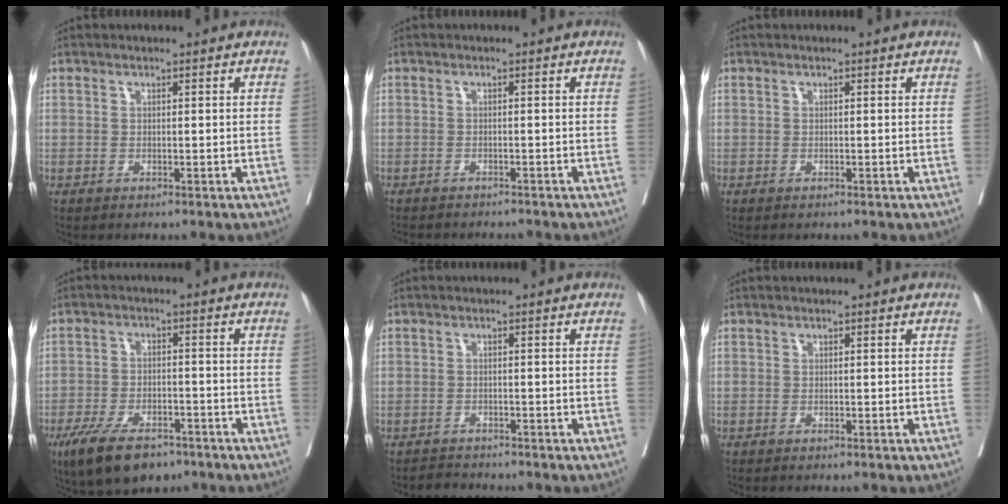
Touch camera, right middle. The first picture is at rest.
{"total": 6.3, "force": [-5.9, 1.3, 2.0], "torque": [-0.026, -0.007, -0.075]}
{"total": 0.0}
{"total": 10.2, "force": [-7.1, 4.1, 6.0], "torque": [-0.112, -0.012, -0.119]}
{"total": 1.9, "force": [-1.8, 0.3, -0.5], "torque": [0.000, -0.009, -0.030]}
{"total": 0.0}